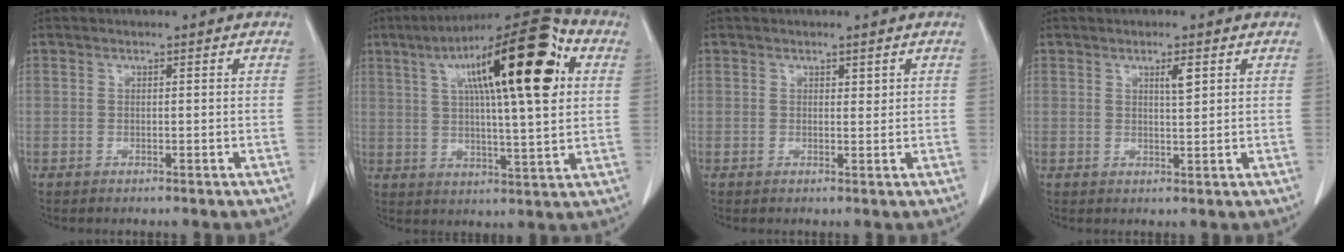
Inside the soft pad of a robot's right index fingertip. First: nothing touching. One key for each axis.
{"total": 22.5, "fx": 7.3, "fy": 3.9, "fz": 20.9, "tx": -0.335, "ty": 0.041, "tz": 0.105}
{"total": 0.8, "fx": 0.6, "fy": 0.4, "fz": 0.5, "tx": -0.001, "ty": -0.004, "tz": 0.007}
{"total": 2.3, "fx": 1.1, "fy": 0.3, "fz": 2.0, "tx": -0.034, "ty": -0.002, "tz": 0.018}